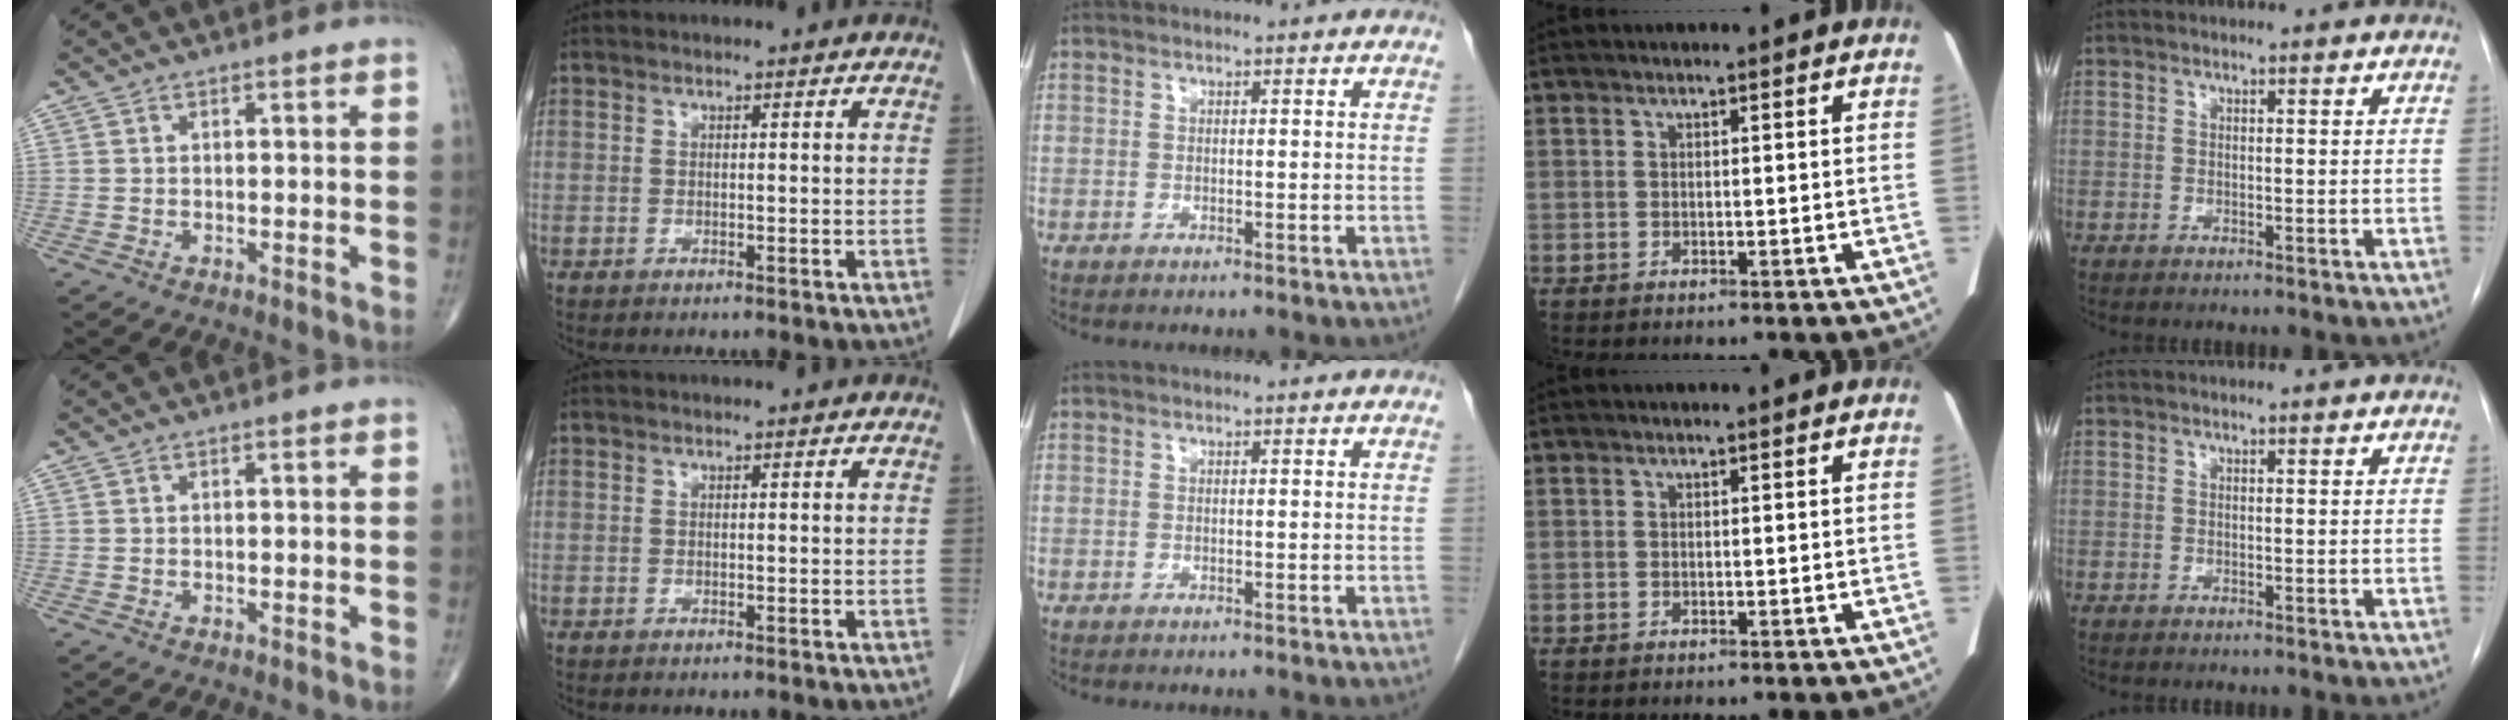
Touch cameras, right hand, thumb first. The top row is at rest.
{}